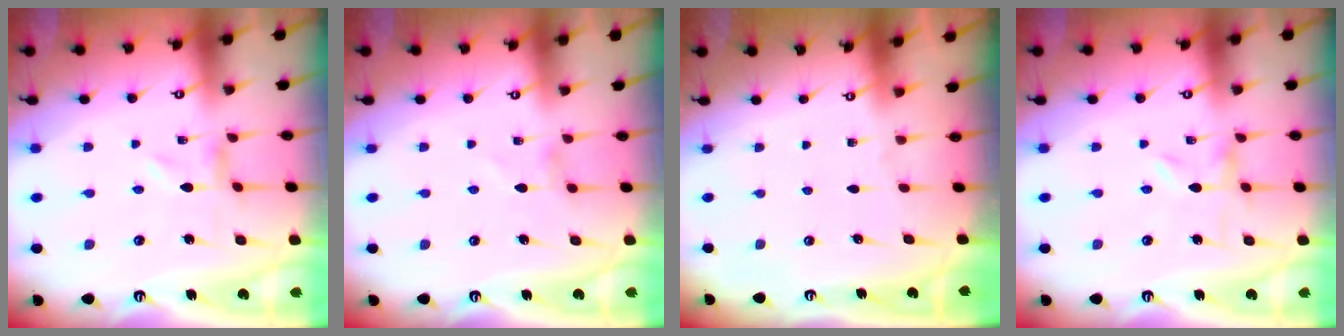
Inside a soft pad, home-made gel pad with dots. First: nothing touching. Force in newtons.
{"total": 0.0}
{"total": 0.0}
{"total": 0.0}